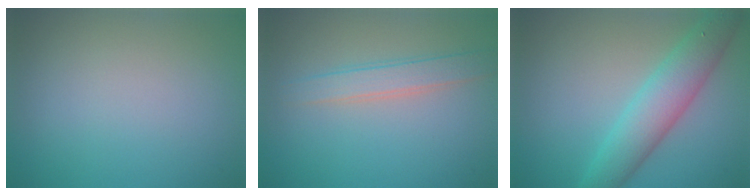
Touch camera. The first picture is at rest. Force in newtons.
{"total": 2.4, "press": 2.4, "slide": 0.1}
{"total": 5.3, "press": 5.3, "slide": 0.2}